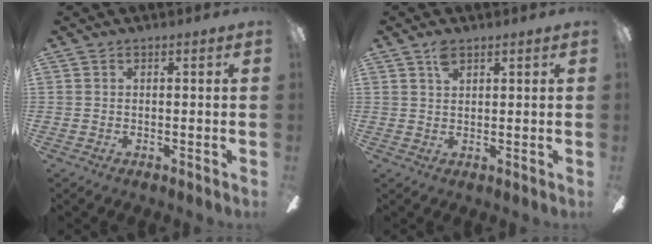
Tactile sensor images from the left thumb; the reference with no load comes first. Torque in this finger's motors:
{"motor_torque": [0.43, 0.11, 0.63, -0.33, 0.00]}